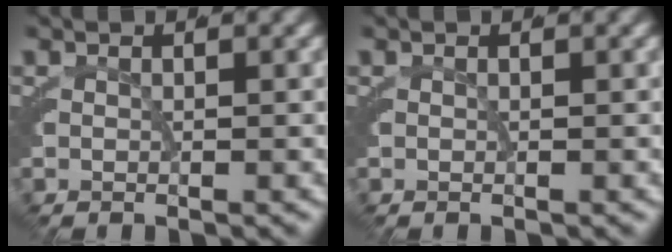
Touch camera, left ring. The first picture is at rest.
{"total": 0.0}